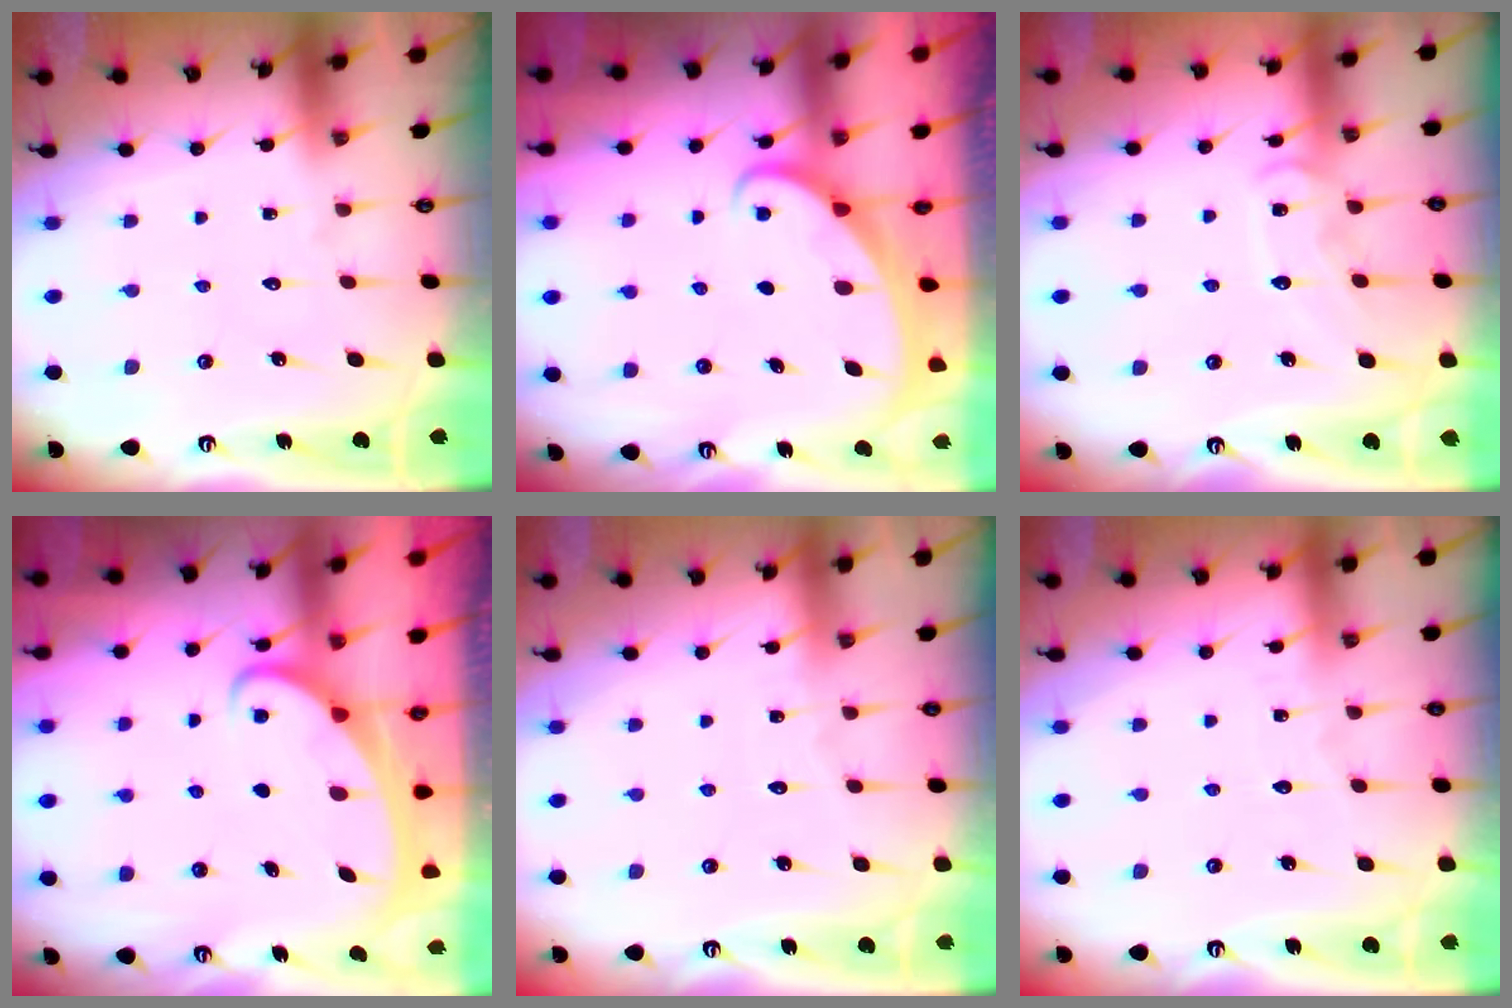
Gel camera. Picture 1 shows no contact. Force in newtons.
{"total": 1.6, "press": 1.6, "slide": 0.2}
{"total": 10.0, "press": 10.0, "slide": 0.7}
{"total": 2.1, "press": 2.0, "slide": 0.3}
{"total": 2.2, "press": 2.2, "slide": 0.3}
{"total": 2.2, "press": 2.2, "slide": 0.2}